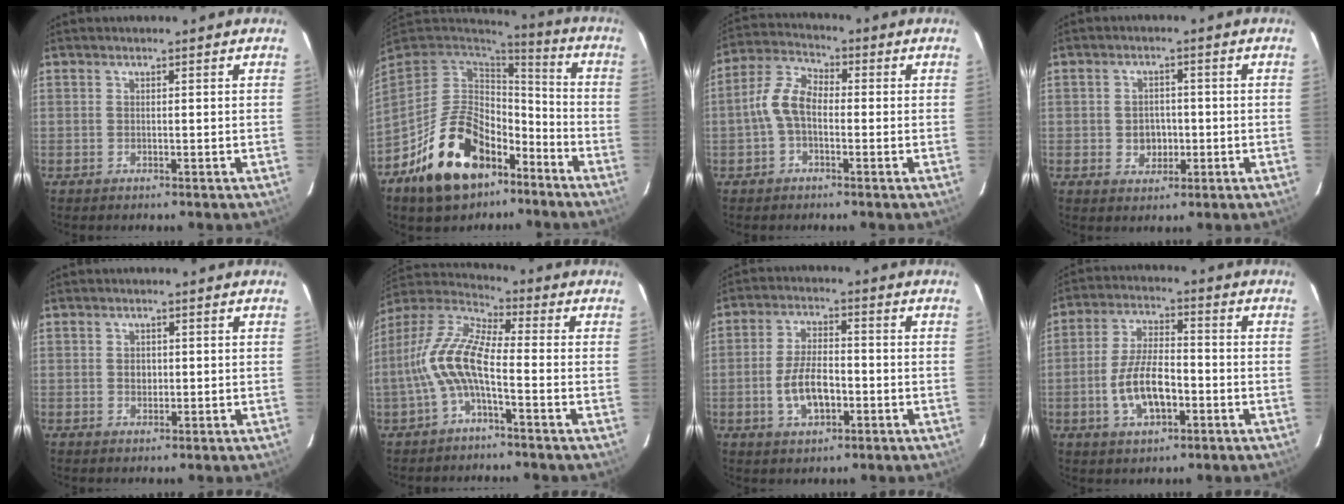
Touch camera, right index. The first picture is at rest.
{"total": 20.0, "force": [-11.0, 12.0, 11.7], "torque": [-0.248, 0.015, -0.162]}
{"total": 6.9, "force": [-1.3, 4.1, 5.4], "torque": [-0.117, 0.021, -0.030]}
{"total": 4.3, "force": [-0.7, 3.7, 2.1], "torque": [-0.039, 0.005, -0.004]}
{"total": 1.8, "force": [-0.1, 1.6, 0.8], "torque": [-0.012, 0.003, -0.003]}
{"total": 11.1, "force": [-3.0, 3.2, 10.2], "torque": [-0.221, 0.013, -0.063]}
{"total": 8.3, "force": [-2.5, 4.0, 6.8], "torque": [-0.137, 0.001, -0.039]}
{"total": 10.4, "force": [-3.3, 4.7, 8.7], "torque": [-0.175, 0.003, -0.053]}